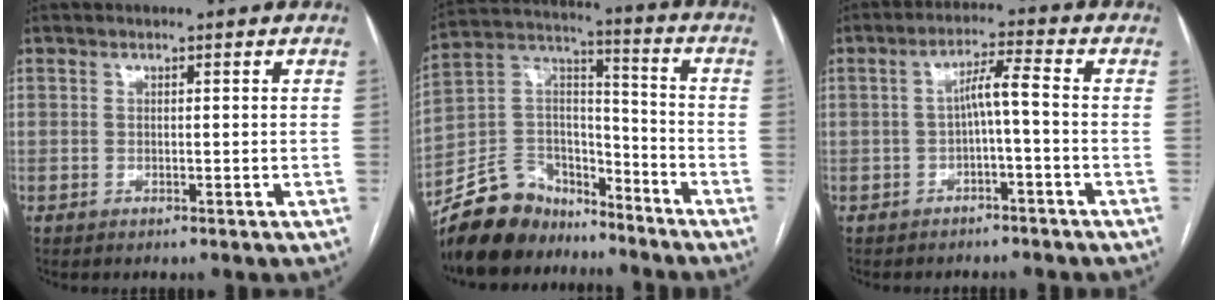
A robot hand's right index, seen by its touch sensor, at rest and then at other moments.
{"total": 13.7, "force": [-11.6, 6.7, 2.6], "torque": [-0.056, 0.060, -0.211]}
{"total": 4.3, "force": [-0.9, 0.1, 4.2], "torque": [-0.072, 0.020, -0.013]}